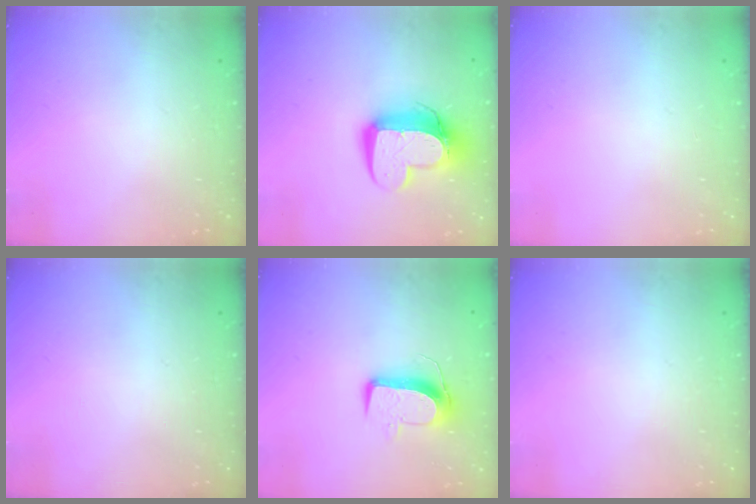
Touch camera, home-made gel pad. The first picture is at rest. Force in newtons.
{"total": 14.2, "press": 14.2, "slide": 1.4}
{"total": 0.0}
{"total": 0.0}
{"total": 9.8, "press": 9.7, "slide": 0.8}
{"total": 0.0}